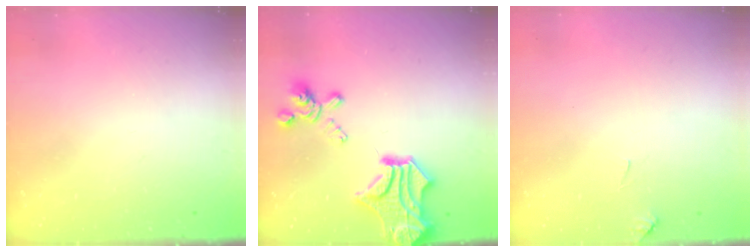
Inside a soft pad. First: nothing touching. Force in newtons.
{"total": 9.2, "press": 8.7, "slide": 2.9}
{"total": 2.9, "press": 2.9, "slide": 0.3}